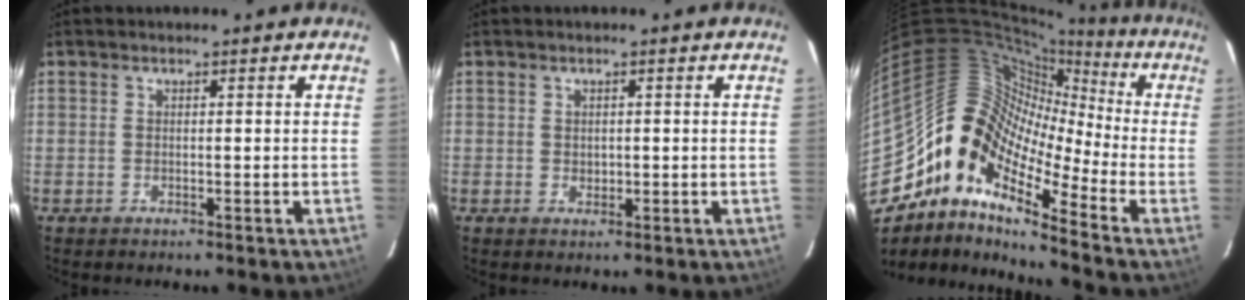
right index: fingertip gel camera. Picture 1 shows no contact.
{"total": 1.4, "force": [0.2, 1.3, 0.4], "torque": [-0.003, 0.001, 0.006]}
{"total": 14.1, "force": [-6.8, 7.4, 9.8], "torque": [-0.156, 0.010, -0.156]}